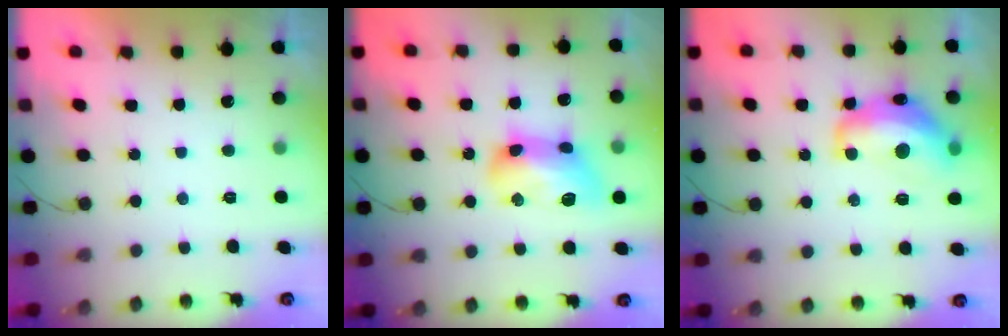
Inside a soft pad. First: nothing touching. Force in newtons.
{"total": 14.3, "press": 14.2, "slide": 0.5}
{"total": 15.6, "press": 15.6, "slide": 1.1}